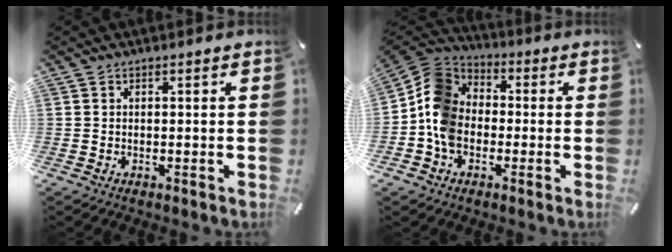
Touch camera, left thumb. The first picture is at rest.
{"total": 11.1, "force": [-3.0, 9.3, 5.3], "torque": [-0.123, 0.039, -0.056]}